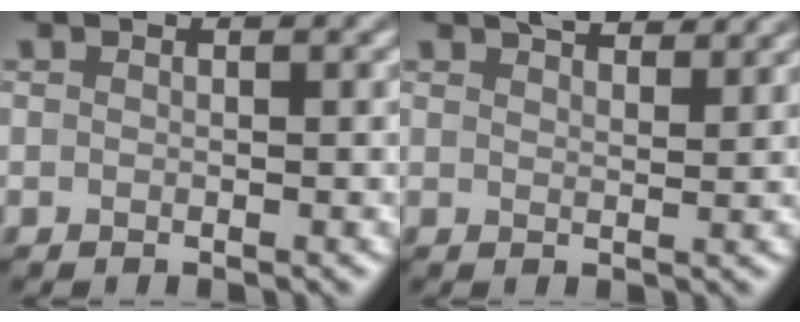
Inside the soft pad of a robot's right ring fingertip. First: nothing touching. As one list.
[{"total": 3.2, "force": [2.8, 0.6, 1.4], "torque": [-0.015, 0.002, 0.042]}]